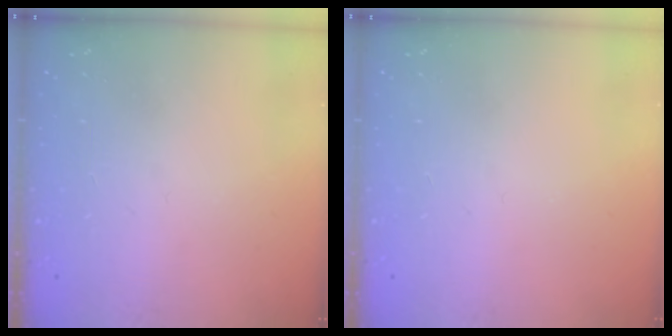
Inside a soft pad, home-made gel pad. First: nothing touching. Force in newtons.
{"total": 0.0}